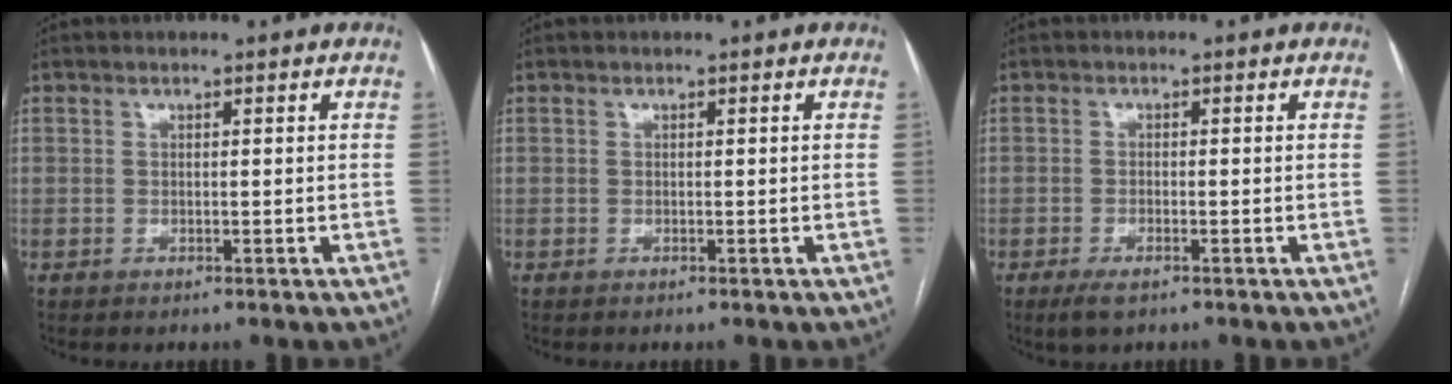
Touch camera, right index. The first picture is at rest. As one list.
[{"total": 0.0}, {"total": 2.8, "force": [-1.9, 0.8, 2.0], "torque": [-0.042, -0.004, -0.032]}]